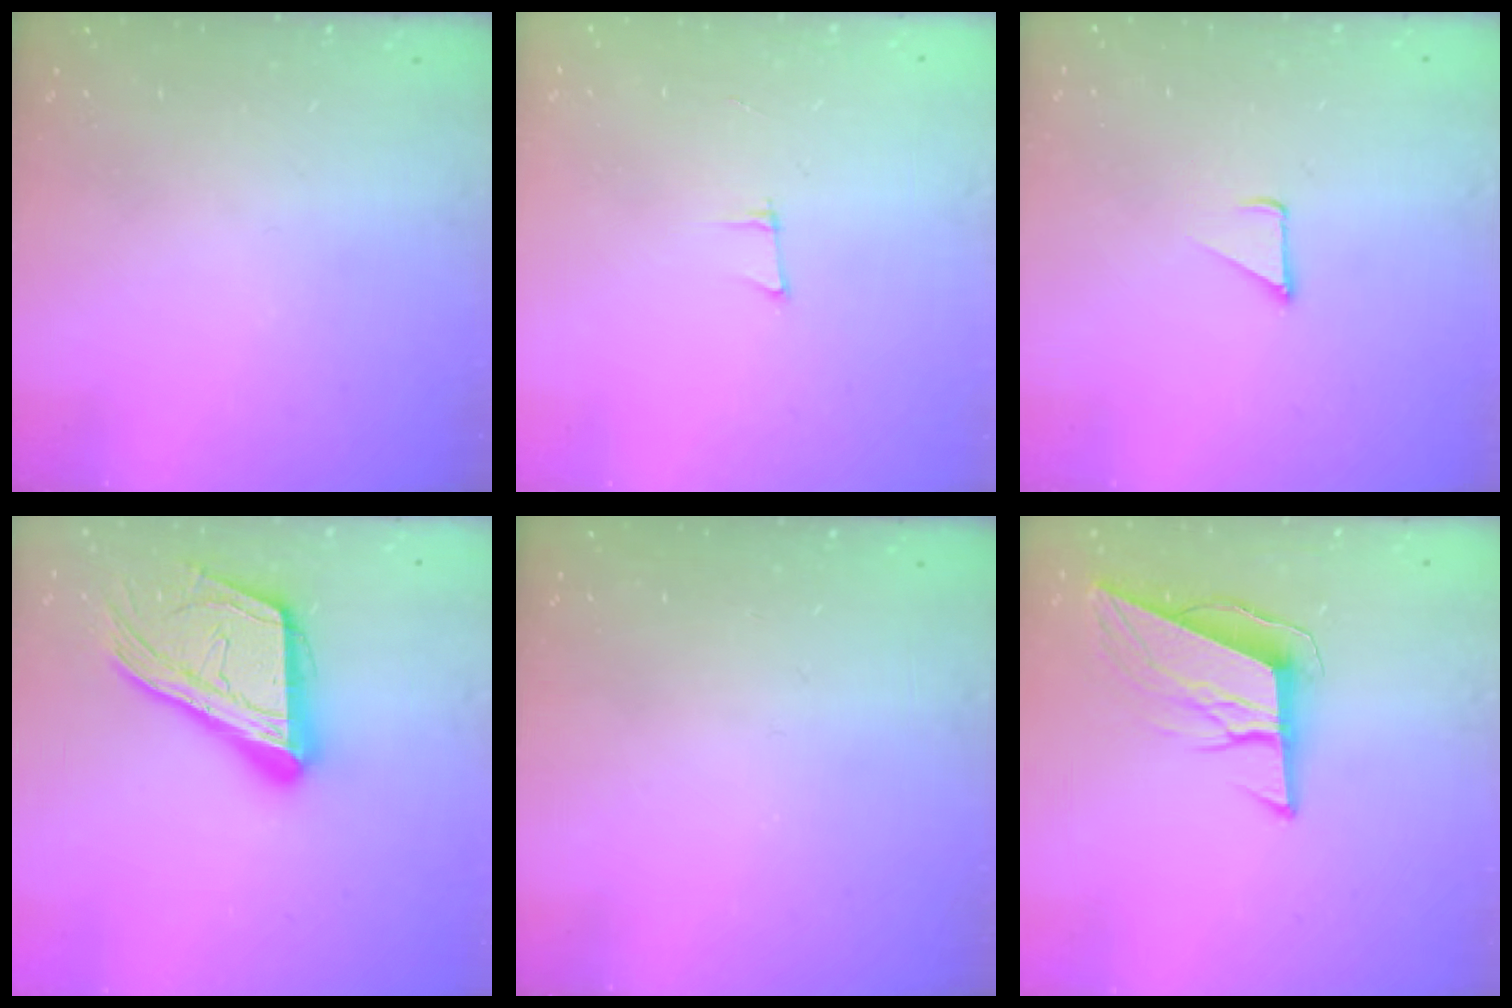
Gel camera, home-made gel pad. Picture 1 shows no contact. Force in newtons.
{"total": 5.8, "press": 5.1, "slide": 2.8}
{"total": 2.4, "press": 2.4, "slide": 0.2}
{"total": 21.0, "press": 20.8, "slide": 2.7}
{"total": 0.0}
{"total": 9.9, "press": 9.6, "slide": 2.3}